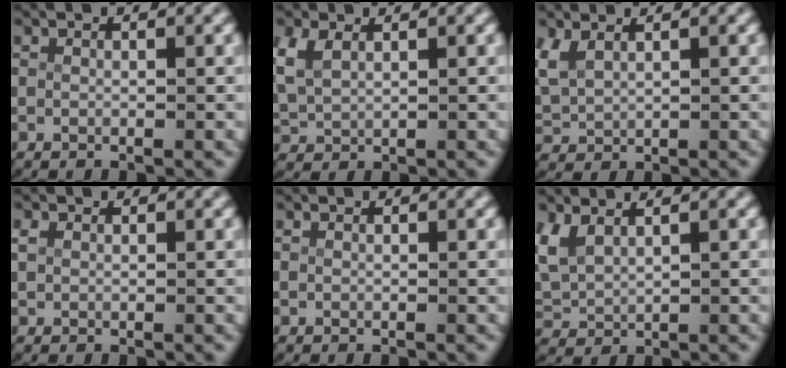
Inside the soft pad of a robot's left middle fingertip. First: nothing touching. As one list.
[{"total": 3.0, "force": [1.1, 2.2, 1.7], "torque": [-0.061, -0.009, 0.034]}, {"total": 3.0, "force": [1.0, 2.3, 1.7], "torque": [-0.064, -0.010, 0.034]}, {"total": 0.6, "force": [0.3, 0.4, 0.3], "torque": [-0.015, -0.004, 0.015]}, {"total": 0.0}, {"total": 3.4, "force": [1.2, 2.5, 2.0], "torque": [-0.073, -0.009, 0.036]}]